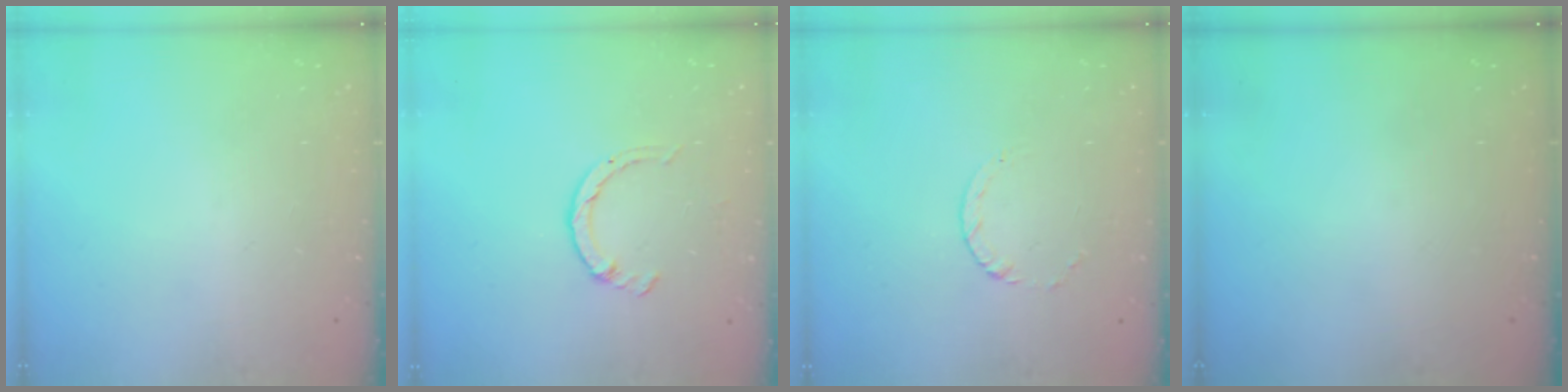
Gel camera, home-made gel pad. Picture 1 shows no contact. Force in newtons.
{"total": 2.6, "press": 2.6, "slide": 0.4}
{"total": 2.4, "press": 2.4, "slide": 0.3}
{"total": 0.0}